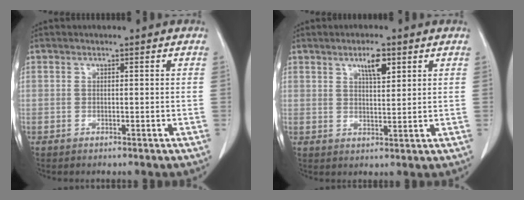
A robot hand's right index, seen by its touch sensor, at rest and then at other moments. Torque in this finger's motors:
{"motor_torque": [0.10, 0.08, 0.08, 0.04]}